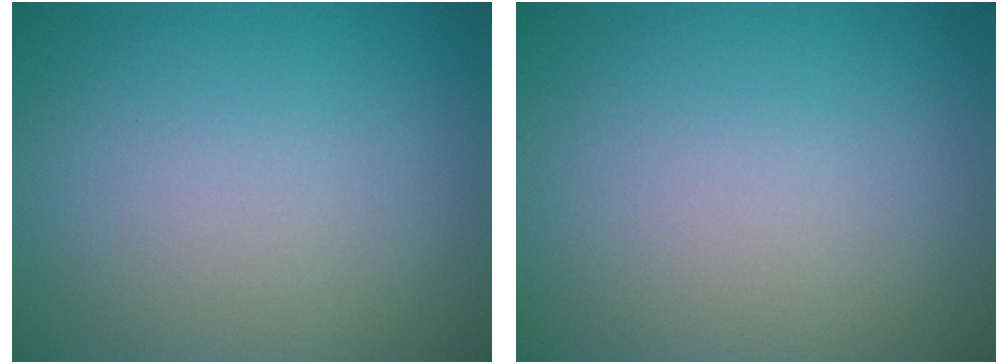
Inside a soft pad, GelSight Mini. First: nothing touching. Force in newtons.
{"total": 0.0}